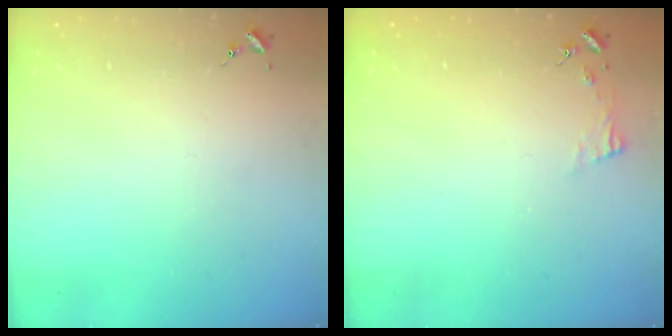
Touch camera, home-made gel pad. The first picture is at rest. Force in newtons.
{"total": 4.7, "press": 4.6, "slide": 0.6}